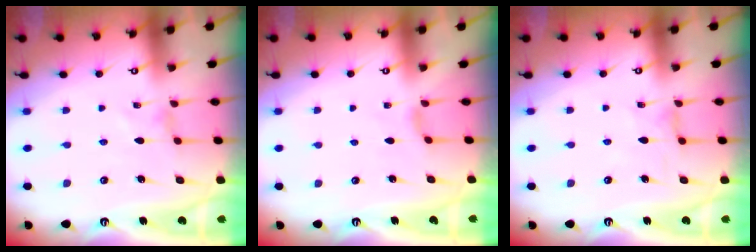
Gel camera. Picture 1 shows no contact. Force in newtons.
{"total": 1.8, "press": 1.8, "slide": 0.4}
{"total": 1.6, "press": 1.6, "slide": 0.2}